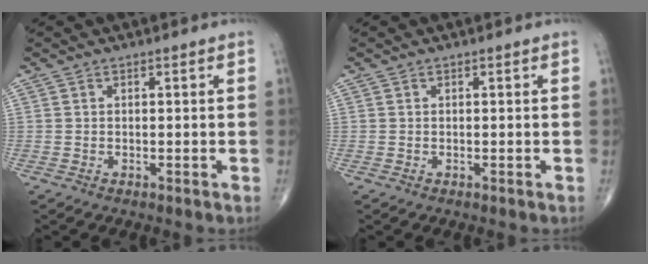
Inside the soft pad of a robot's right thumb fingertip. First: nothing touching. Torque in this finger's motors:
{"motor_torque": [0.18, -0.26, 0.21, 0.06, -0.04]}